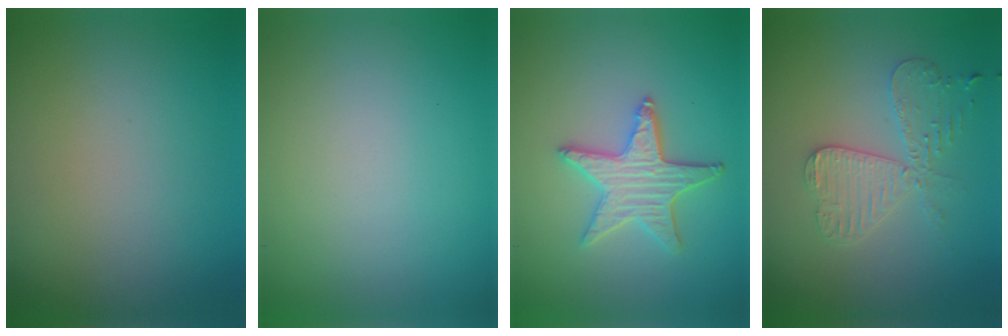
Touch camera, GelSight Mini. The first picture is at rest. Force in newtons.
{"total": 0.0}
{"total": 4.2, "press": 3.9, "slide": 1.4}
{"total": 4.4, "press": 3.8, "slide": 2.2}